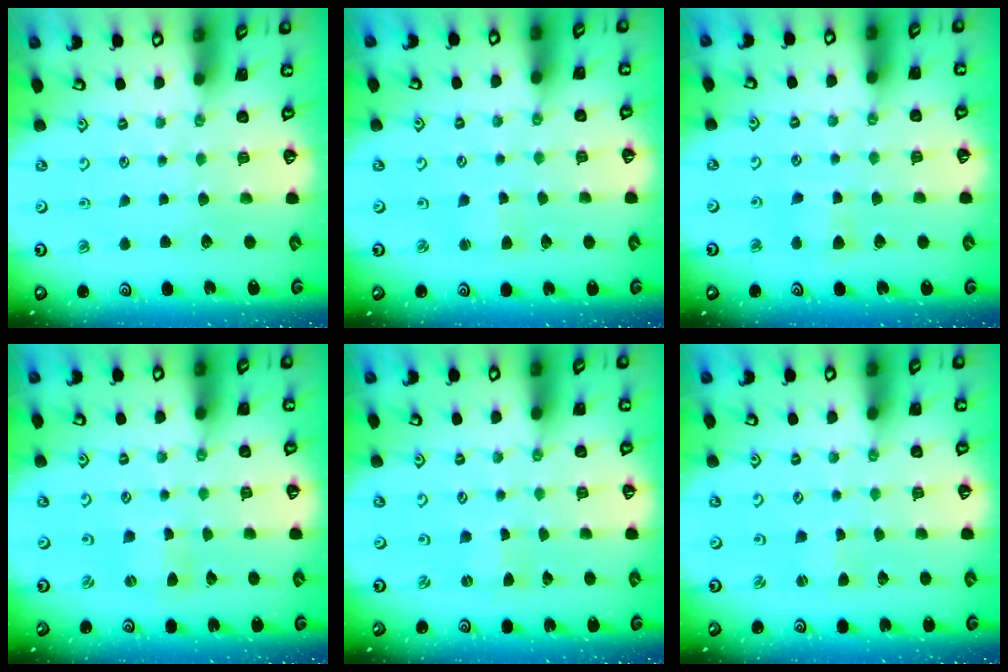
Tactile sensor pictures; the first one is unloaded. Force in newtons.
{"total": 2.6, "press": 2.6, "slide": 0.3}
{"total": 3.9, "press": 3.8, "slide": 0.6}
{"total": 0.7, "press": 0.7, "slide": 0.3}
{"total": 0.0}
{"total": 1.0, "press": 0.9, "slide": 0.1}